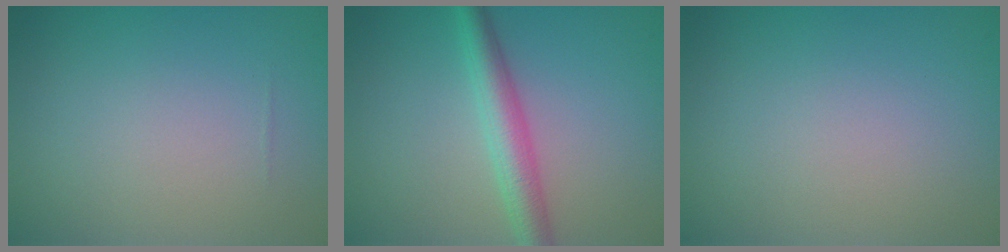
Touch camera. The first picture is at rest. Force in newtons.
{"total": 3.6, "press": 3.6, "slide": 0.1}
{"total": 0.0}